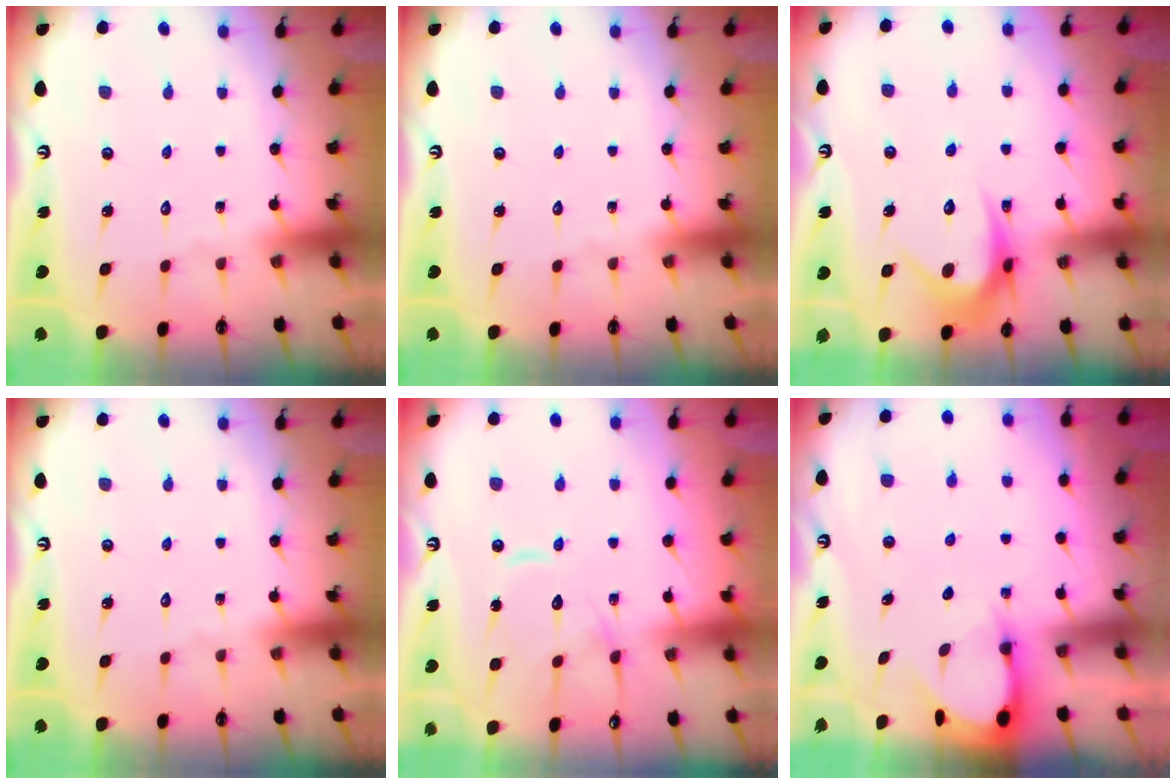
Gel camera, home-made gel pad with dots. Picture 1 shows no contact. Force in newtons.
{"total": 0.0}
{"total": 11.0, "press": 11.0, "slide": 0.4}
{"total": 0.0}
{"total": 11.4, "press": 11.4, "slide": 0.6}
{"total": 3.3, "press": 3.3, "slide": 0.4}